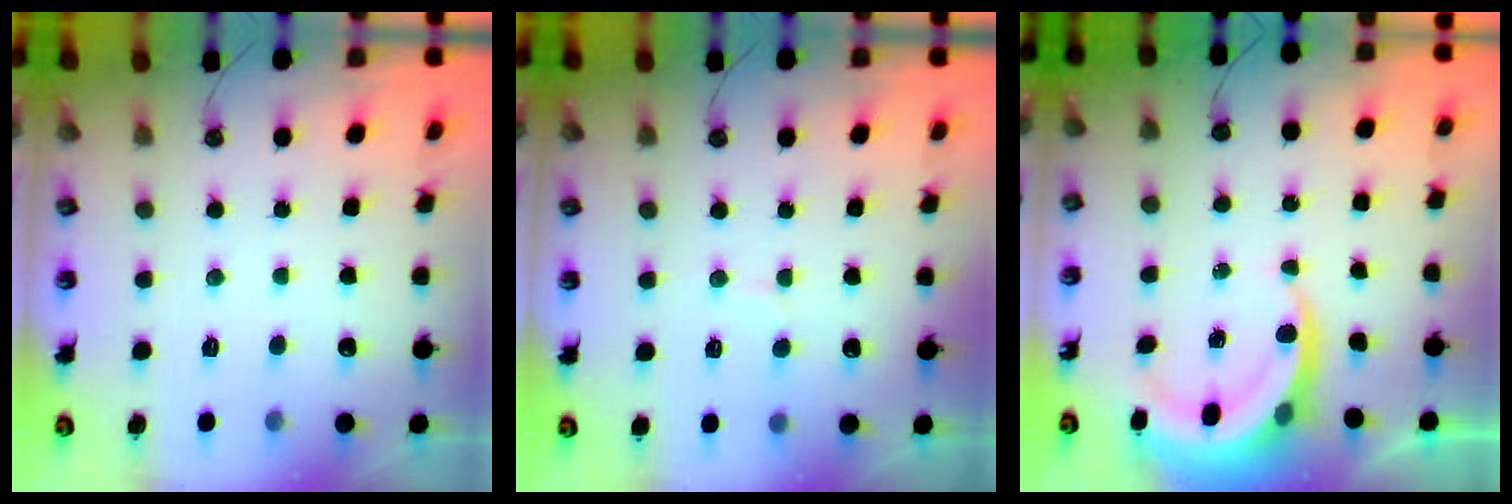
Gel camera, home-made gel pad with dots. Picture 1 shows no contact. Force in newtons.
{"total": 5.3, "press": 5.3, "slide": 0.9}
{"total": 6.3, "press": 6.3, "slide": 0.7}